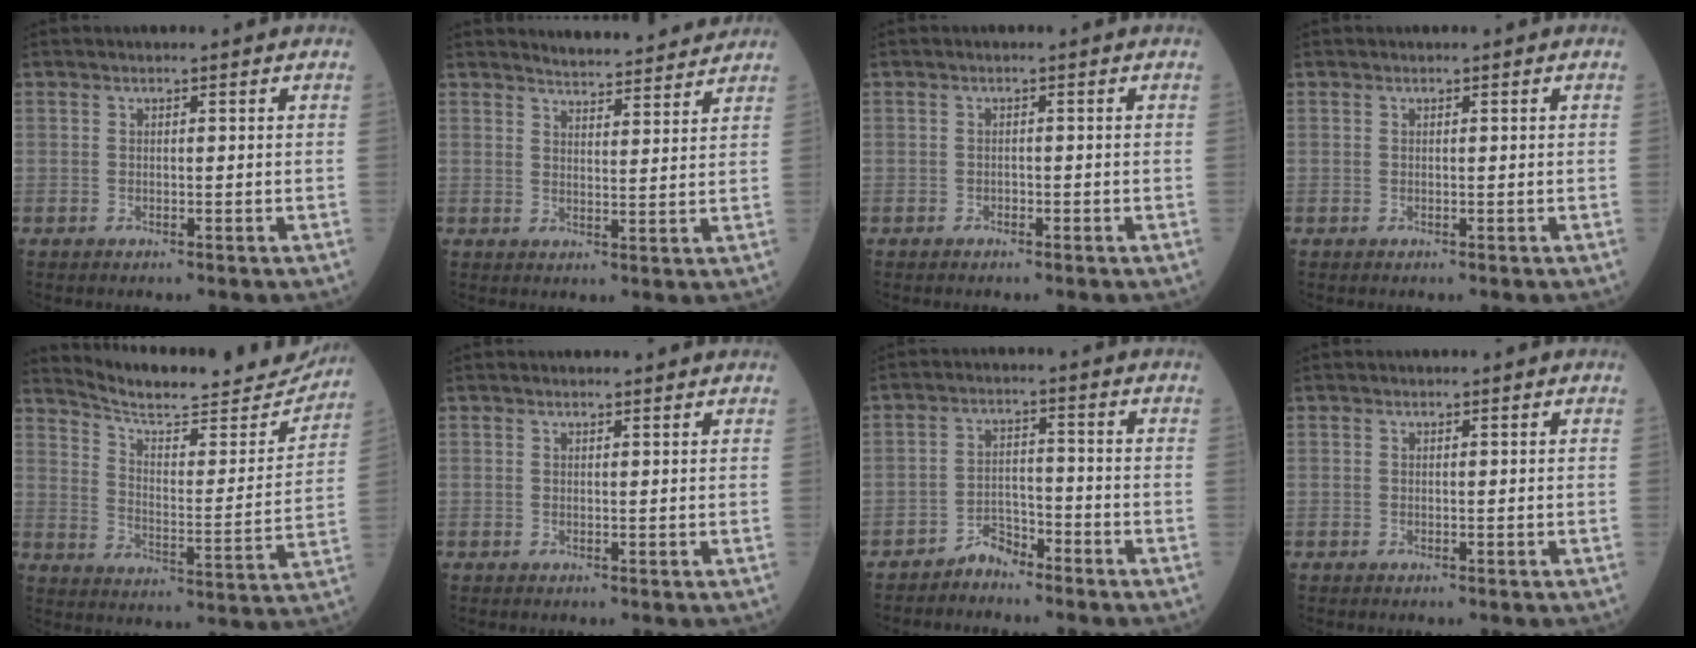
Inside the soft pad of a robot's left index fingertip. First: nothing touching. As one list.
[{"total": 9.1, "force": [8.9, 0.6, 1.8], "torque": [-0.030, 0.001, 0.114]}, {"total": 0.6, "force": [-0.5, 0.4, 0.2], "torque": [-0.003, 0.001, -0.012]}, {"total": 0.0}, {"total": 20.0, "force": [19.1, 3.1, 5.1], "torque": [-0.075, -0.043, 0.259]}, {"total": 1.4, "force": [1.4, 0.0, 0.2], "torque": [-0.008, 0.003, 0.017]}, {"total": 3.4, "force": [-3.2, 1.1, 0.6], "torque": [-0.007, -0.002, -0.058]}, {"total": 0.0}]